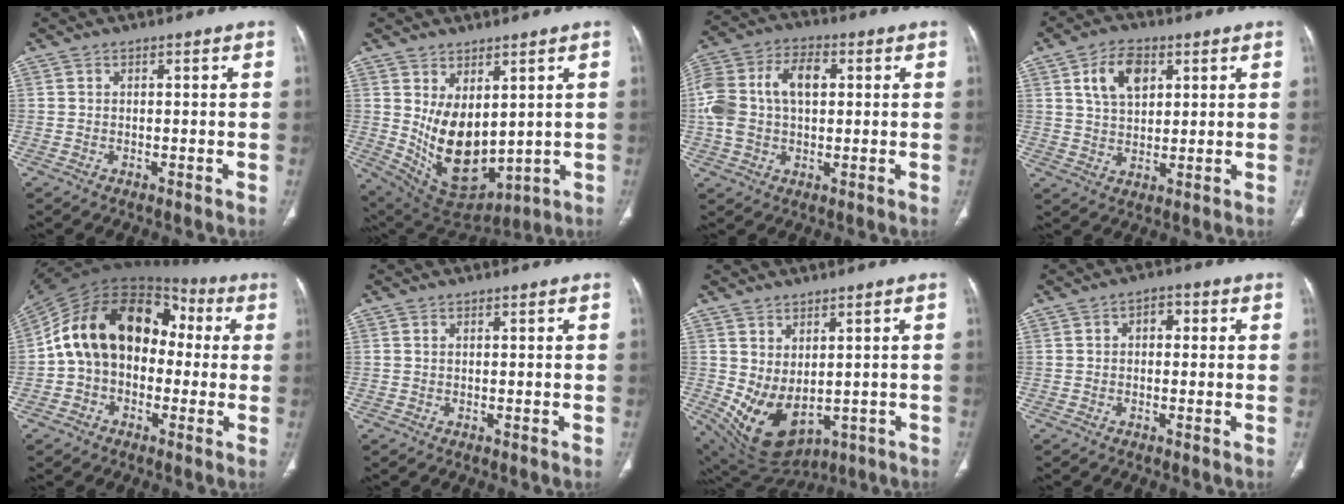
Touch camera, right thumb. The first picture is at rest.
{"total": 13.4, "force": [1.8, 8.0, 10.6], "torque": [-0.156, -0.030, 0.067]}
{"total": 14.6, "force": [1.9, 9.2, 11.1], "torque": [-0.230, 0.031, 0.032]}
{"total": 8.5, "force": [3.4, 5.3, 5.8], "torque": [-0.084, -0.010, 0.063]}
{"total": 19.2, "force": [0.8, 13.8, 13.4], "torque": [-0.199, 0.051, 0.000]}
{"total": 0.0}
{"total": 11.1, "force": [-0.8, 6.7, 8.8], "torque": [-0.142, -0.009, 0.025]}
{"total": 2.9, "force": [0.4, 2.0, 2.1], "torque": [-0.017, 0.012, 0.000]}